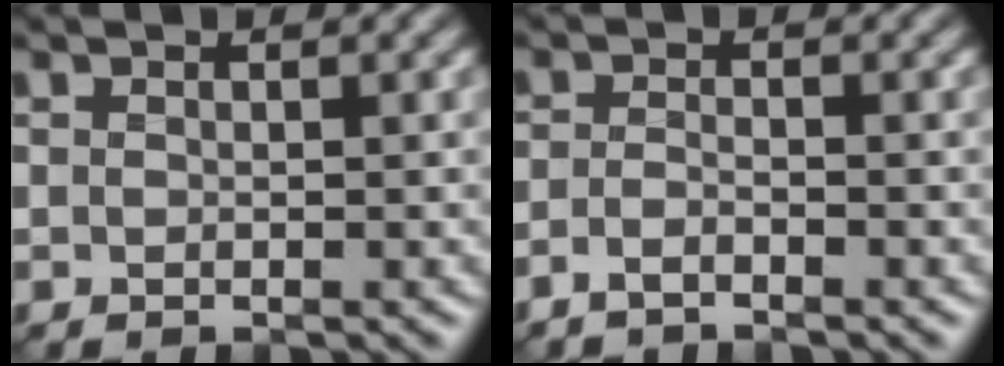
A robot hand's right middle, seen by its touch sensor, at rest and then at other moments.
{"total": 1.6, "force": [-1.3, 0.2, 0.9], "torque": [-0.028, 0.000, -0.032]}